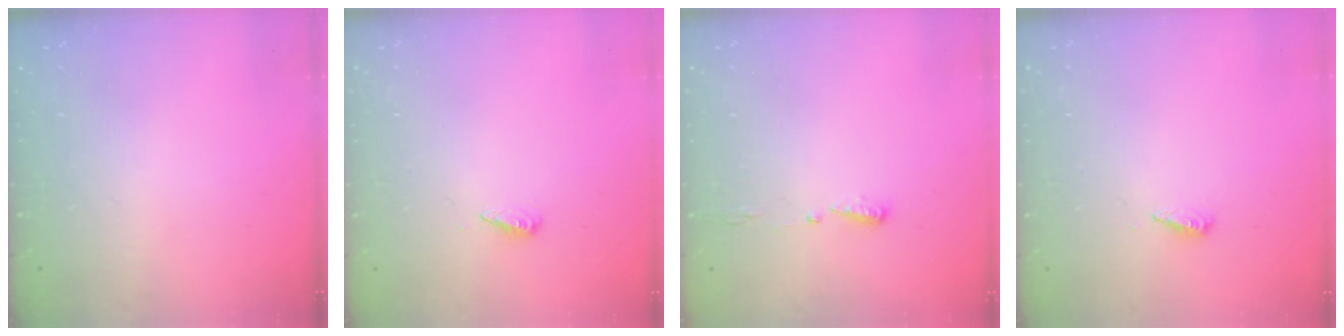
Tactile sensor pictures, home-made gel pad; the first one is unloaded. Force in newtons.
{"total": 2.9, "press": 2.9, "slide": 0.3}
{"total": 4.7, "press": 4.7, "slide": 0.4}
{"total": 2.9, "press": 2.9, "slide": 0.3}